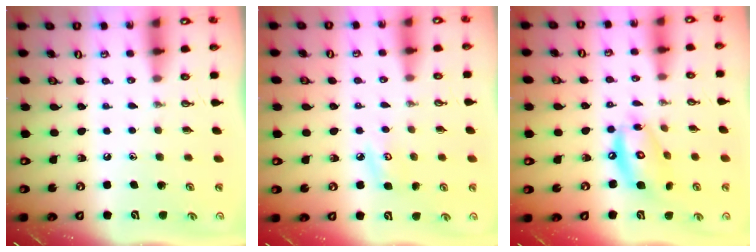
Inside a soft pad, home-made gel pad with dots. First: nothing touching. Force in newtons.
{"total": 4.8, "press": 4.7, "slide": 0.5}
{"total": 12.8, "press": 12.8, "slide": 1.1}